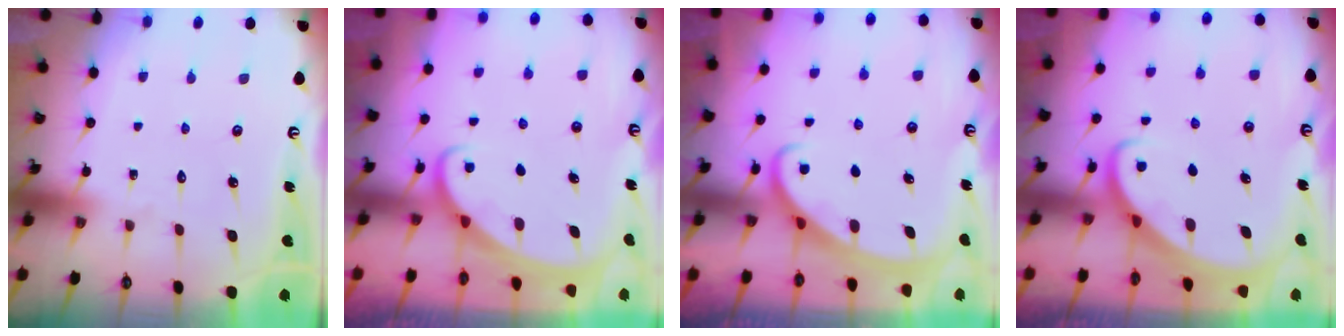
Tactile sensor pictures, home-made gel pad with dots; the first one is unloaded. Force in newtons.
{"total": 1.9, "press": 1.9, "slide": 0.2}
{"total": 2.5, "press": 2.4, "slide": 0.4}
{"total": 2.7, "press": 2.7, "slide": 0.3}